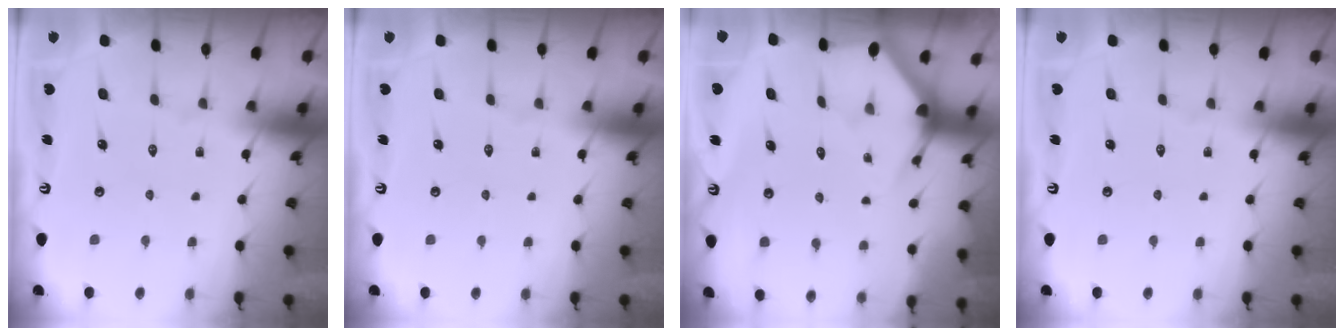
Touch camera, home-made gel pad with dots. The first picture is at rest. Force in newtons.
{"total": 0.0}
{"total": 3.1, "press": 3.1, "slide": 0.2}
{"total": 0.0}